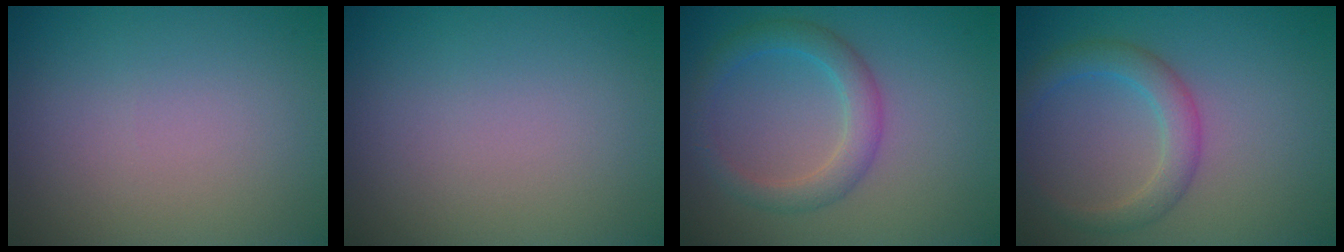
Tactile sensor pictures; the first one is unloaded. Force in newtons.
{"total": 0.0}
{"total": 3.1, "press": 3.1, "slide": 0.0}
{"total": 3.0, "press": 3.0, "slide": 0.1}